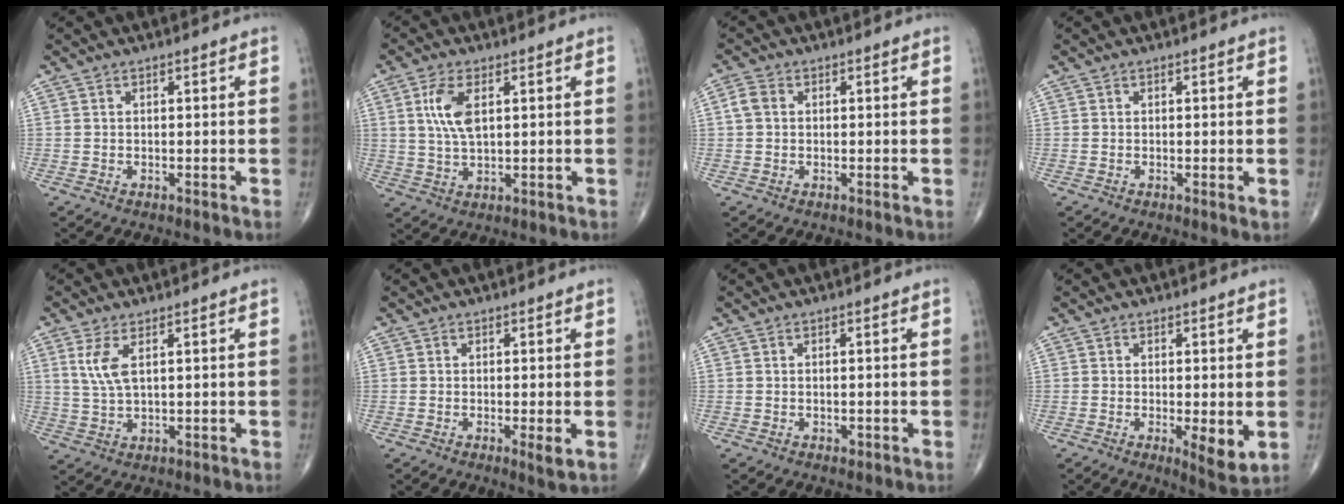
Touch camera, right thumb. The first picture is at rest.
{"total": 7.1, "force": [2.0, 3.2, 6.0], "torque": [-0.129, -0.006, 0.044]}
{"total": 2.7, "force": [0.3, 2.1, 1.6], "torque": [-0.034, 0.009, 0.003]}
{"total": 0.9, "force": [0.0, 0.2, 0.8], "torque": [-0.014, -0.004, -0.002]}
{"total": 5.1, "force": [1.9, 1.9, 4.4], "torque": [-0.101, -0.006, 0.049]}
{"total": 2.3, "force": [-0.4, 0.4, 2.2], "torque": [-0.042, -0.009, -0.010]}
{"total": 0.7, "force": [-0.2, 0.5, 0.4], "torque": [-0.001, 0.001, -0.001]}
{"total": 5.2, "force": [-0.7, 1.6, 4.9], "torque": [-0.076, -0.018, -0.011]}